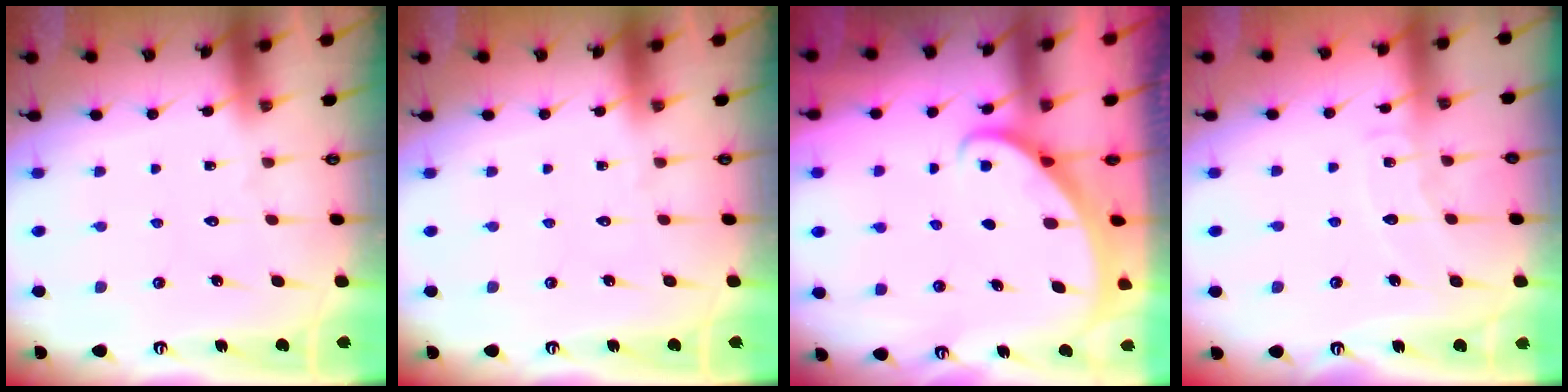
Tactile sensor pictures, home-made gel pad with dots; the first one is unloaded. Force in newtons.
{"total": 0.0}
{"total": 1.7, "press": 1.7, "slide": 0.1}
{"total": 5.9, "press": 5.9, "slide": 0.6}